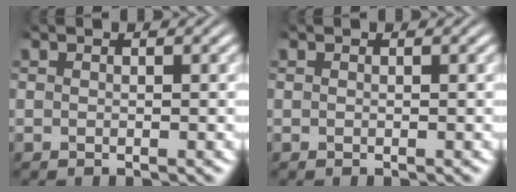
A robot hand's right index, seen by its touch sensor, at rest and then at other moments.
{"total": 0.0}